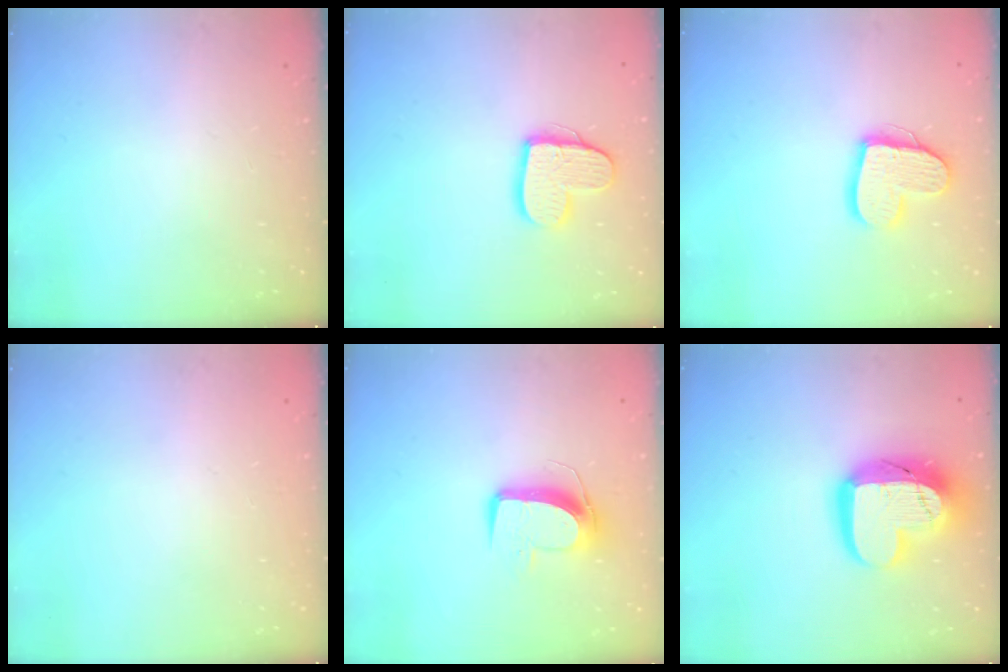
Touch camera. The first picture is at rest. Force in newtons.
{"total": 11.5, "press": 11.5, "slide": 0.6}
{"total": 14.0, "press": 13.9, "slide": 1.2}
{"total": 0.0}
{"total": 9.8, "press": 9.8, "slide": 1.0}
{"total": 19.0, "press": 19.0, "slide": 1.6}